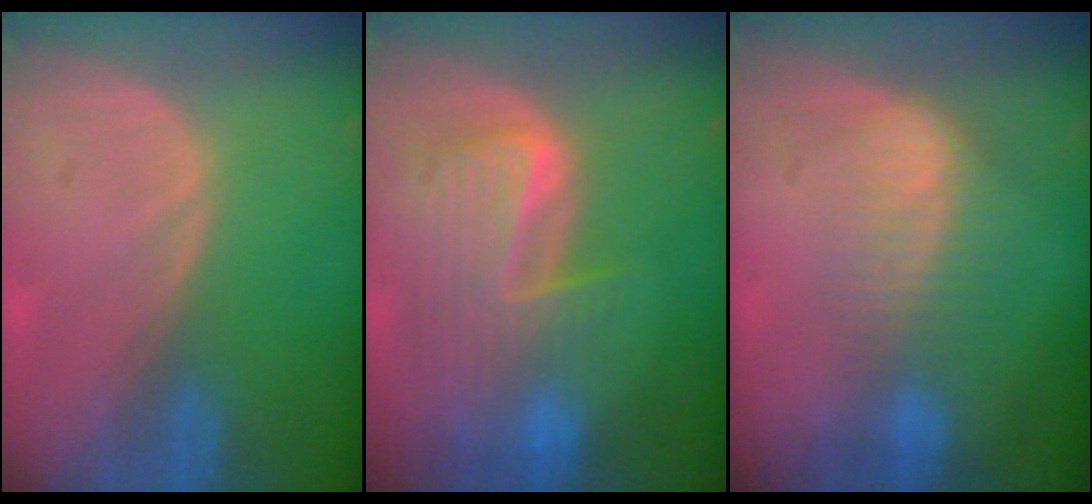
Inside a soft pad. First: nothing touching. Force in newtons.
{"total": 9.8, "press": 8.4, "slide": 5.0}
{"total": 7.3, "press": 6.2, "slide": 3.8}